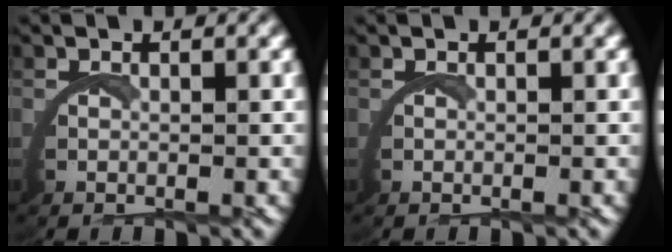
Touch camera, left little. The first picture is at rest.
{"total": 0.0}